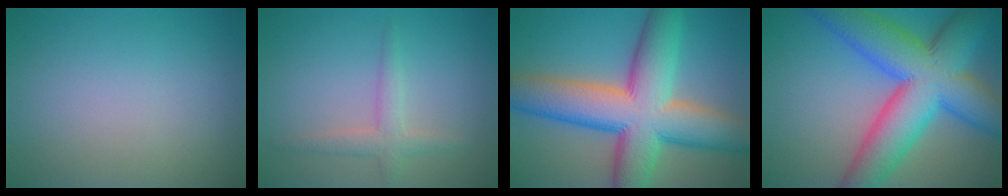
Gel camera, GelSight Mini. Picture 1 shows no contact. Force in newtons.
{"total": 2.3, "press": 2.3, "slide": 0.1}
{"total": 13.4, "press": 13.4, "slide": 0.3}
{"total": 13.4, "press": 13.4, "slide": 0.5}